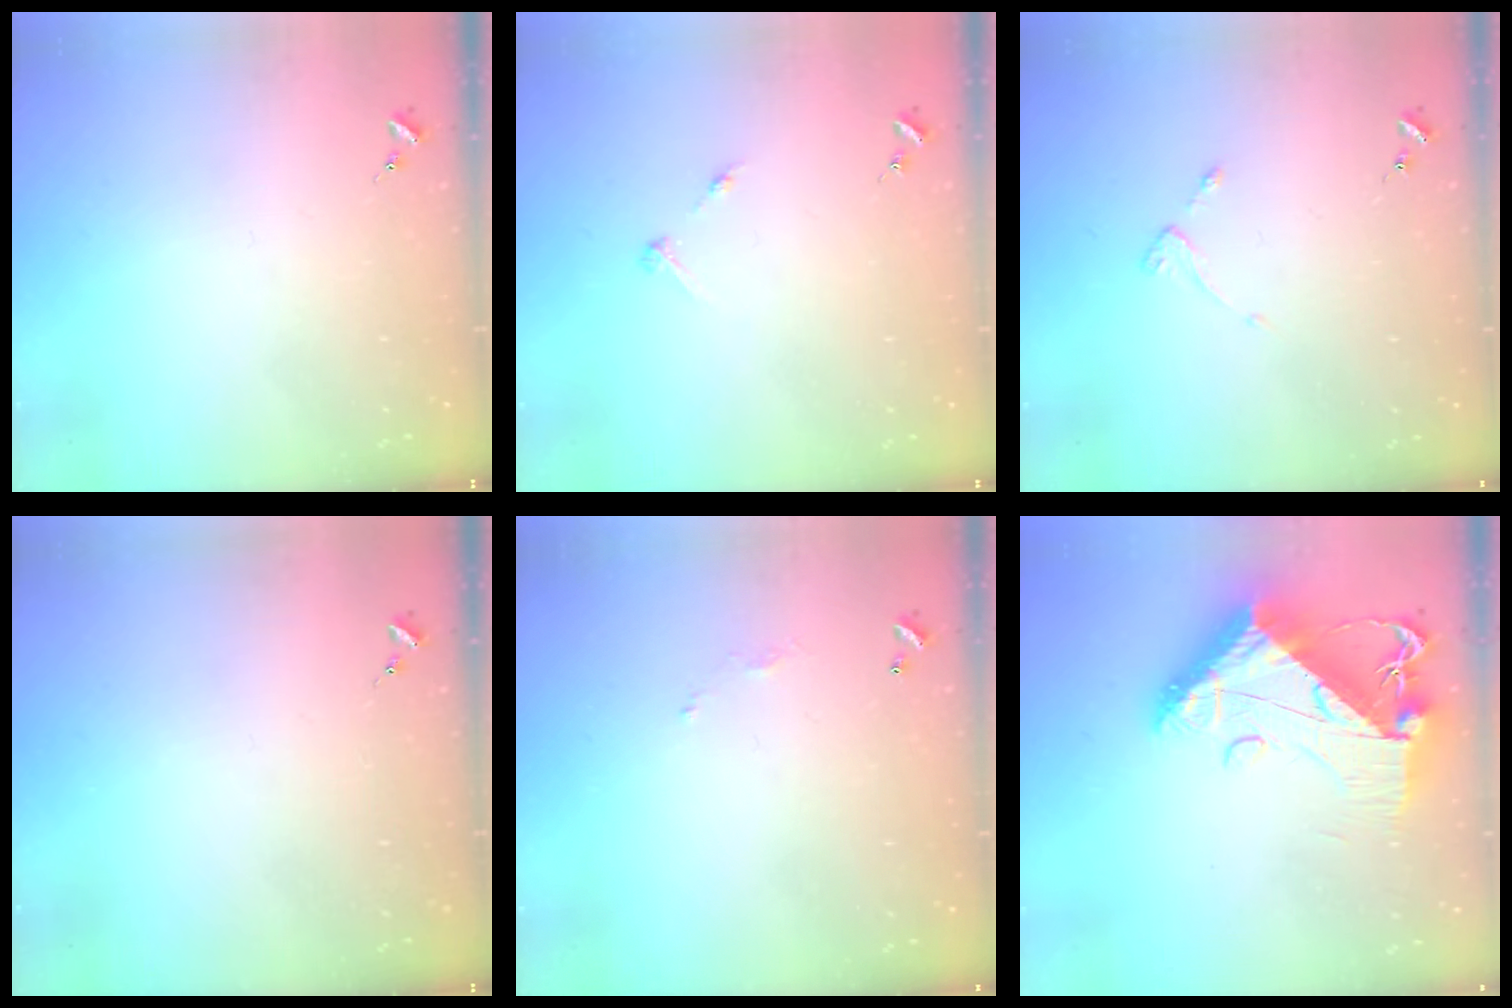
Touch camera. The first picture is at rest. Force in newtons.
{"total": 2.8, "press": 2.8, "slide": 0.3}
{"total": 2.7, "press": 2.6, "slide": 0.5}
{"total": 0.0}
{"total": 3.6, "press": 3.6, "slide": 0.1}
{"total": 16.5, "press": 16.4, "slide": 1.8}